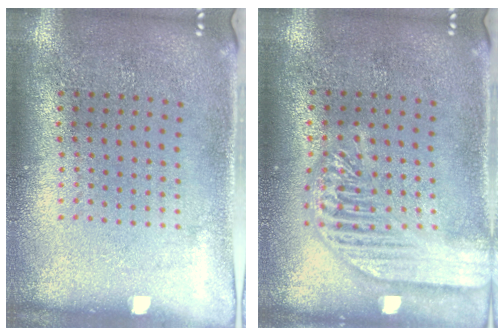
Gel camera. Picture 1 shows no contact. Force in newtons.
{"total": 2.5, "press": 2.5, "slide": 0.2}